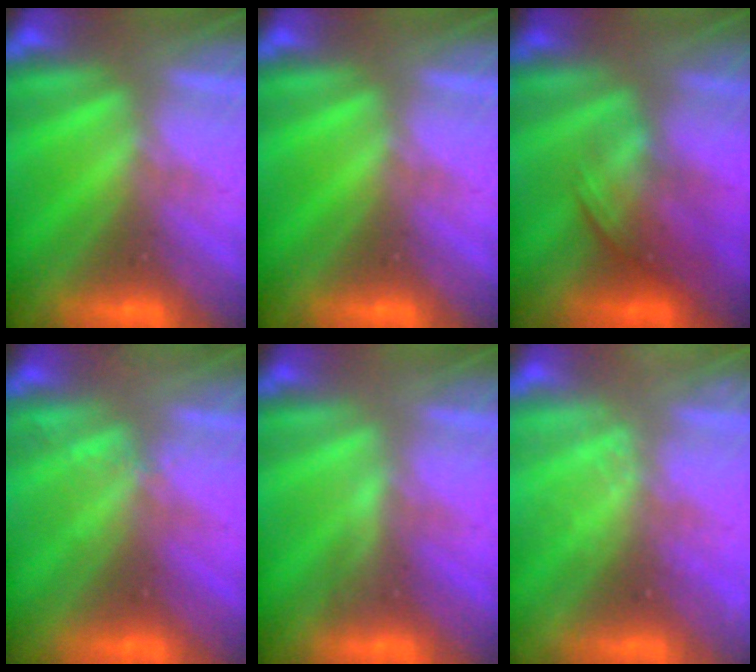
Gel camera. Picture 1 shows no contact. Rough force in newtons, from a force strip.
{"total": 0.0}
{"total": 1.8}
{"total": 2.0}
{"total": 2.8}
{"total": 2.1}